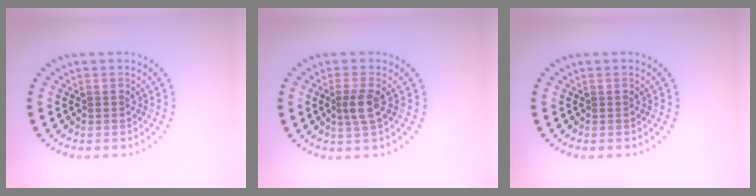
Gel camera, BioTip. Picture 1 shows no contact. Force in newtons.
{"total": 2.1, "press": 1.8, "slide": 1.1}
{"total": 0.0}